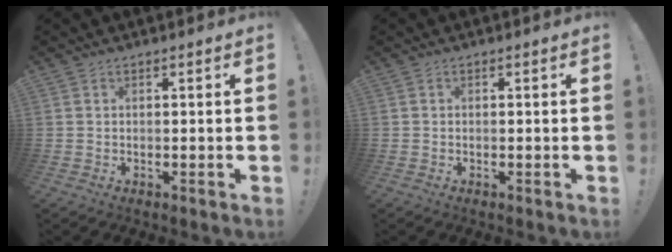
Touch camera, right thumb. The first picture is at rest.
{"total": 0.0}